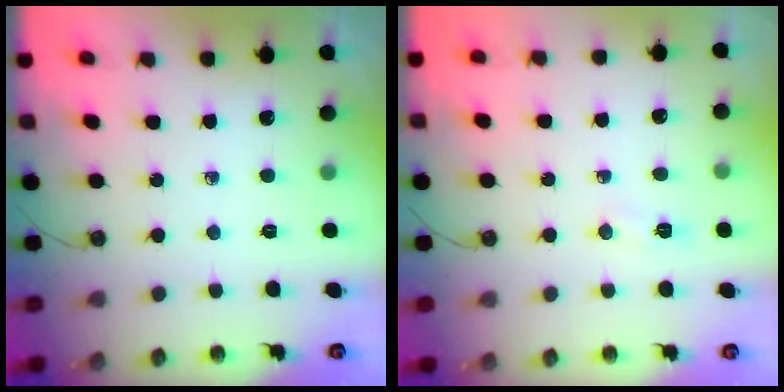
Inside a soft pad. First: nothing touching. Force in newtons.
{"total": 4.7, "press": 4.6, "slide": 0.6}